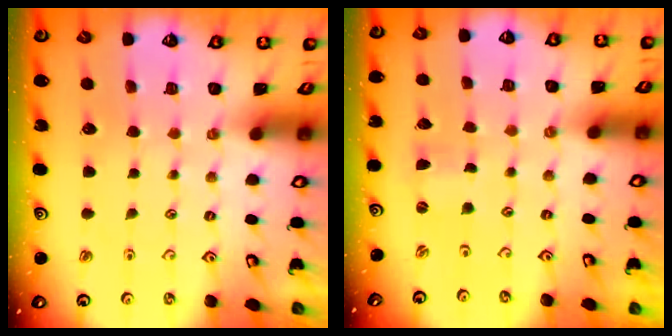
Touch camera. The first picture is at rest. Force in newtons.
{"total": 0.0}